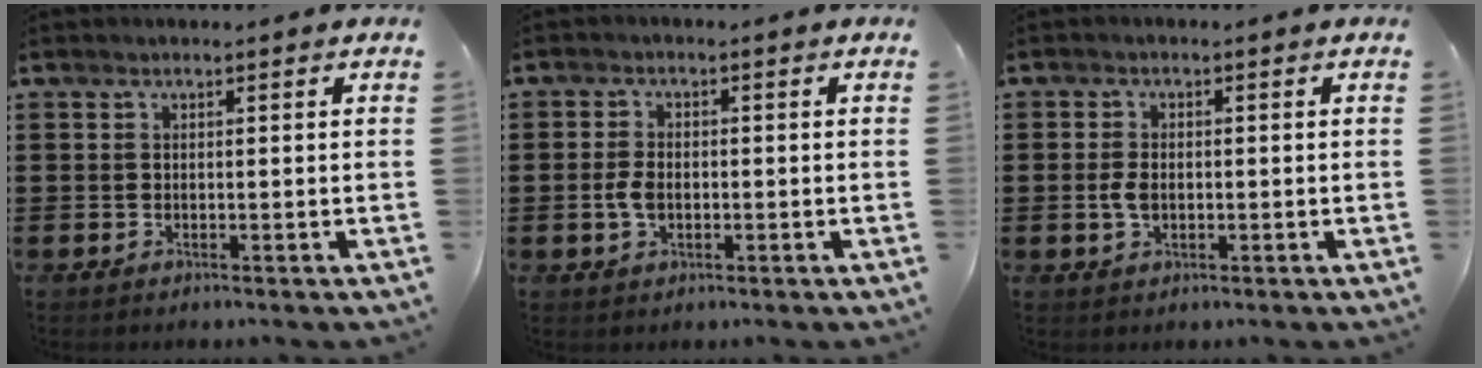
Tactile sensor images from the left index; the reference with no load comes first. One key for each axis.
{"total": 3.1, "fx": -0.5, "fy": 1.8, "fz": 2.4, "tx": -0.061, "ty": -0.002, "tz": -0.013}
{"total": 2.7, "fx": -0.2, "fy": 1.6, "fz": 2.2, "tx": -0.058, "ty": -0.002, "tz": -0.010}